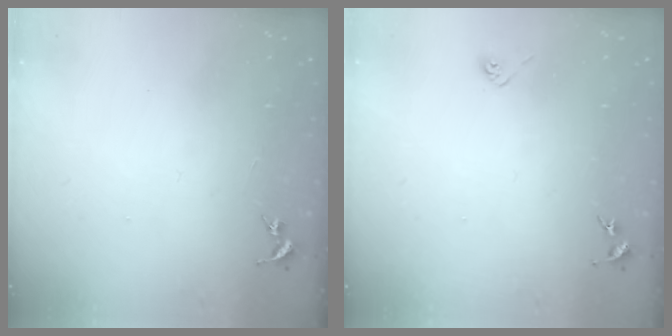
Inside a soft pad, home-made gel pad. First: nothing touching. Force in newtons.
{"total": 2.9, "press": 2.8, "slide": 0.8}